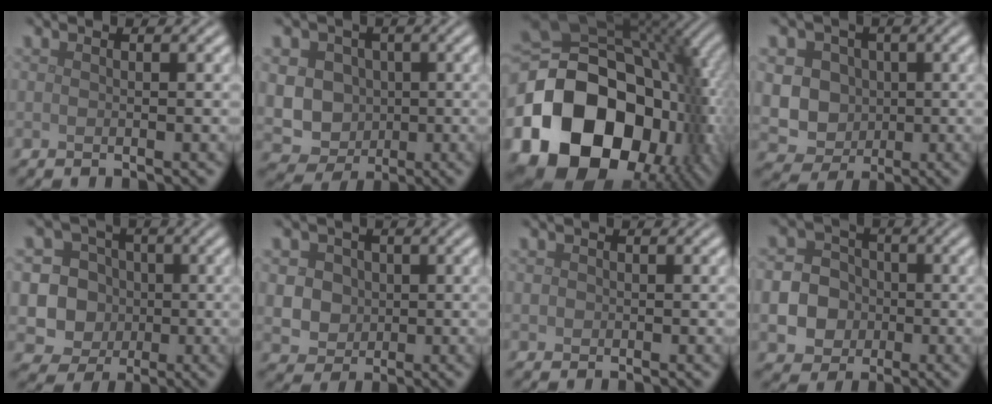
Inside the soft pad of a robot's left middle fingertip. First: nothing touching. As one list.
[{"total": 9.8, "force": [0.4, 9.0, 3.8], "torque": [-0.068, 0.015, -0.016]}, {"total": 19.7, "force": [-5.3, 14.6, 12.1], "torque": [-0.242, -0.031, -0.083]}, {"total": 9.2, "force": [0.9, 8.4, 3.6], "torque": [-0.065, 0.024, -0.002]}, {"total": 9.1, "force": [-0.7, 8.8, 2.4], "torque": [-0.051, 0.016, -0.039]}, {"total": 4.7, "force": [0.8, 4.2, 2.0], "torque": [-0.036, 0.013, 0.011]}, {"total": 0.6, "force": [0.0, 0.6, 0.1], "torque": [0.003, -0.002, -0.002]}, {"total": 8.8, "force": [-2.0, 8.2, 2.7], "torque": [-0.063, -0.014, -0.055]}]